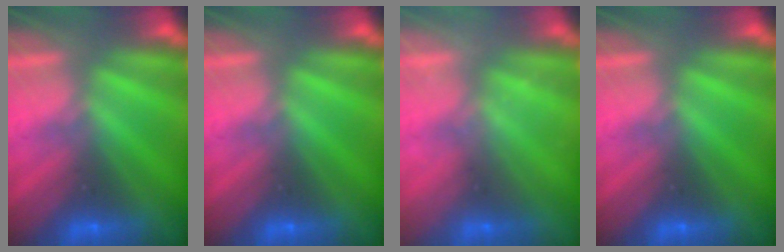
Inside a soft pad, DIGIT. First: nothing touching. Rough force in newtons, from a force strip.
{"total": 0.0}
{"total": 2.2}
{"total": 0.0}